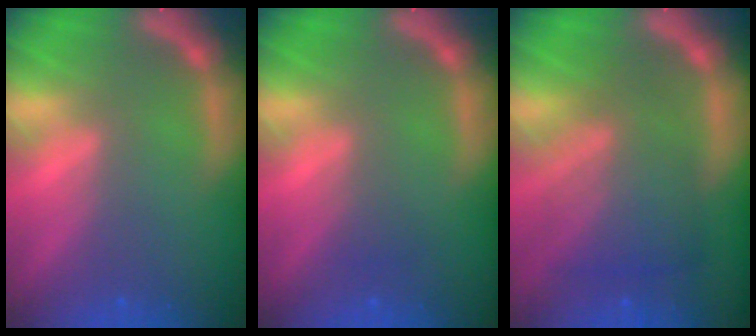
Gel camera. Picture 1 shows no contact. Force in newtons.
{"total": 1.0}
{"total": 7.1}